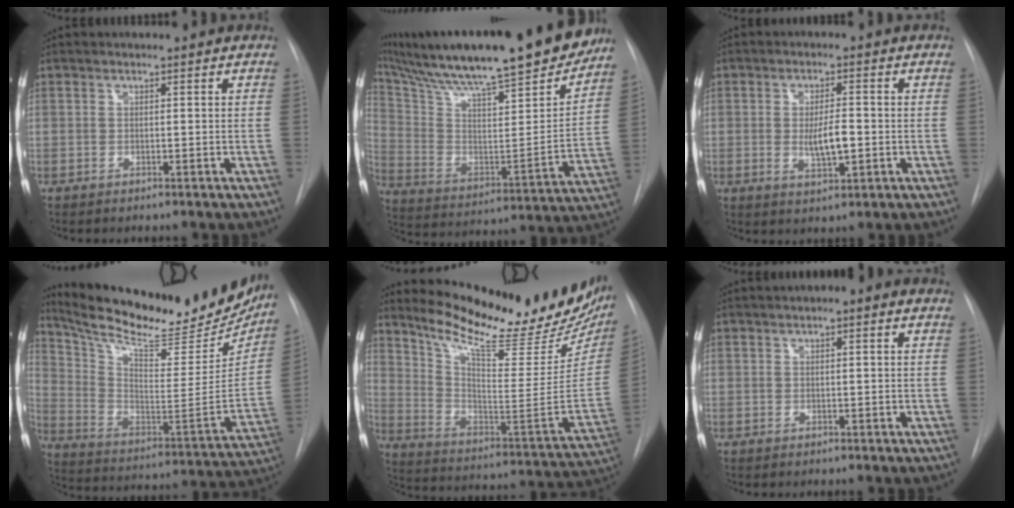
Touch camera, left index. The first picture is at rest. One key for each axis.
{"total": 30.4, "fx": 24.9, "fy": 4.3, "fz": 16.8, "tx": -0.296, "ty": -0.028, "tz": 0.366}
{"total": 5.2, "fx": -1.0, "fy": 1.5, "fz": 4.8, "tx": -0.083, "ty": -0.009, "tz": -0.015}
{"total": 29.1, "fx": 24.8, "fy": 7.0, "fz": 13.6, "tx": -0.223, "ty": -0.052, "tz": 0.347}
{"total": 26.0, "fx": 21.4, "fy": 5.5, "fz": 13.7, "tx": -0.210, "ty": -0.063, "tz": 0.295}
{"total": 2.0, "fx": 0.5, "fy": 0.6, "fz": 1.9, "tx": -0.026, "ty": 0.007, "tz": -0.001}